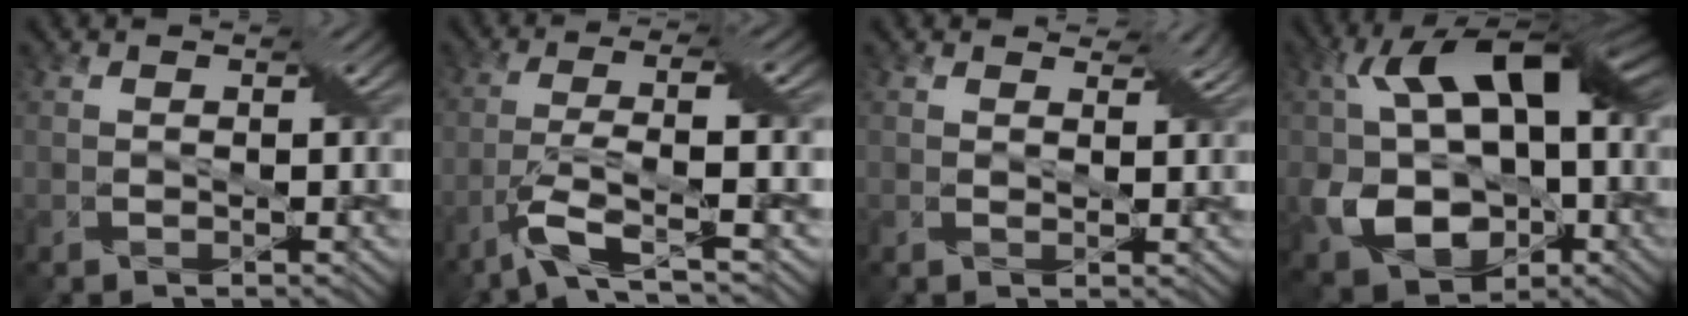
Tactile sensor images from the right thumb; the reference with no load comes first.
{"total": 6.8, "force": [-3.3, 0.9, 5.9], "torque": [-0.114, 0.005, -0.076]}
{"total": 2.6, "force": [2.0, 1.3, 1.2], "torque": [-0.024, -0.001, 0.032]}
{"total": 16.2, "force": [-0.6, 11.0, 11.8], "torque": [-0.214, -0.022, -0.007]}